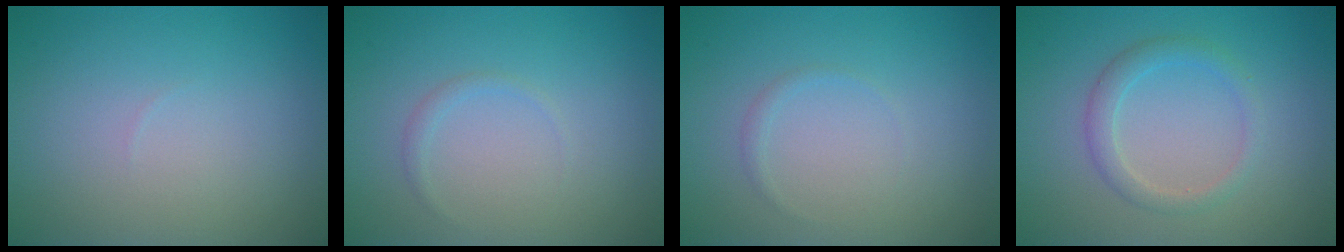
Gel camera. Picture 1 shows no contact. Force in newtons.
{"total": 0.7, "press": 0.7, "slide": 0.1}
{"total": 0.6, "press": 0.6, "slide": 0.0}
{"total": 2.1, "press": 2.1, "slide": 0.2}